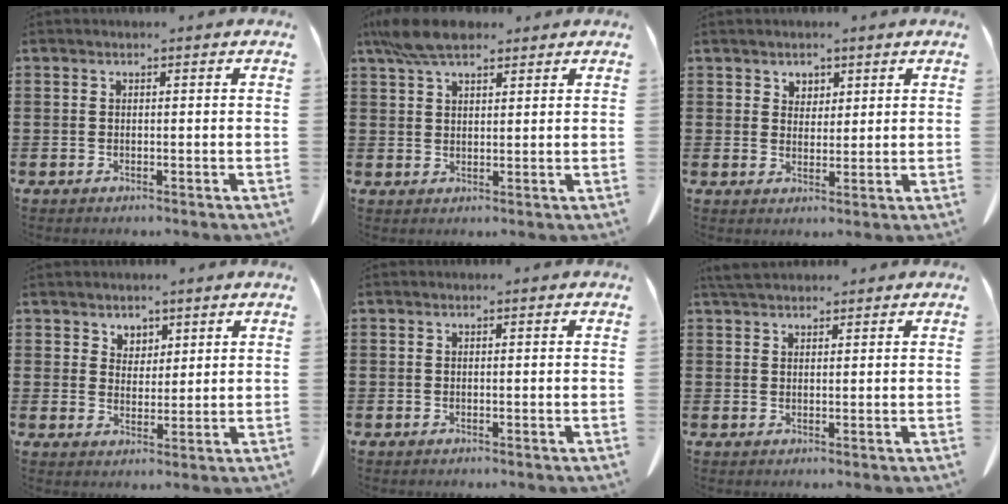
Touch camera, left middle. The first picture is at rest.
{"total": 6.4, "force": [5.0, 2.1, 3.5], "torque": [-0.083, -0.002, 0.094]}
{"total": 2.6, "force": [2.0, 1.7, 0.2], "torque": [-0.003, 0.004, 0.037]}
{"total": 3.4, "force": [2.7, 2.1, 0.0], "torque": [-0.004, -0.001, 0.050]}
{"total": 0.0}
{"total": 3.0, "force": [2.7, 0.7, 1.1], "torque": [-0.029, 0.001, 0.052]}